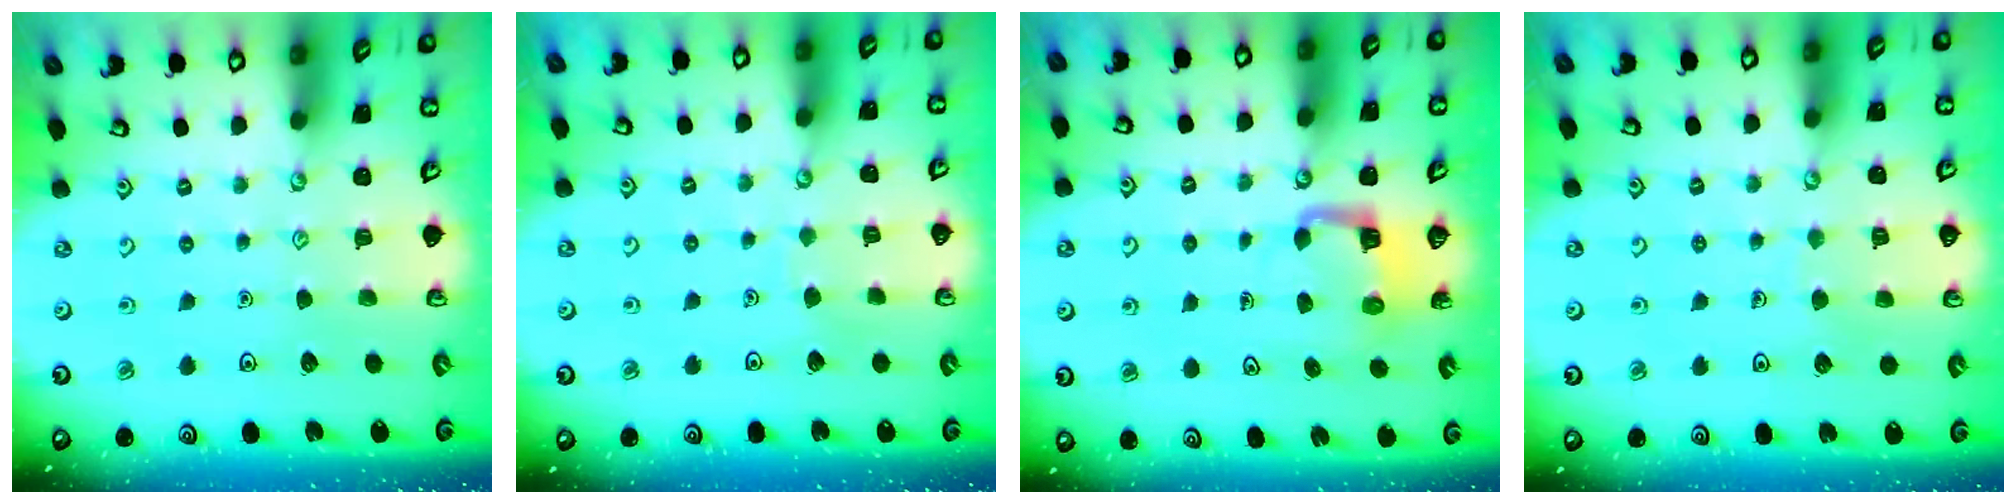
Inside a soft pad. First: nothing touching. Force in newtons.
{"total": 2.9, "press": 2.9, "slide": 0.2}
{"total": 4.5, "press": 4.5, "slide": 0.1}
{"total": 3.5, "press": 3.5, "slide": 0.3}